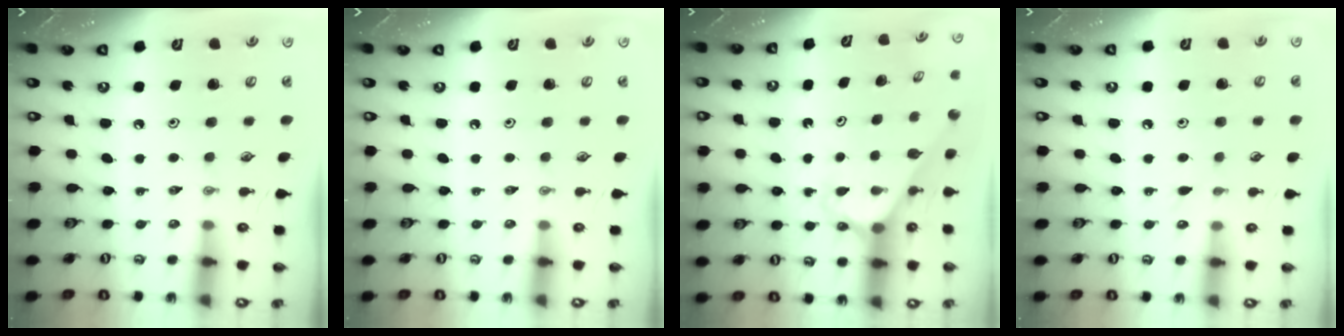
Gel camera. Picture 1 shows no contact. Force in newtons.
{"total": 0.0}
{"total": 2.8, "press": 2.8, "slide": 0.2}
{"total": 3.9, "press": 3.8, "slide": 0.5}